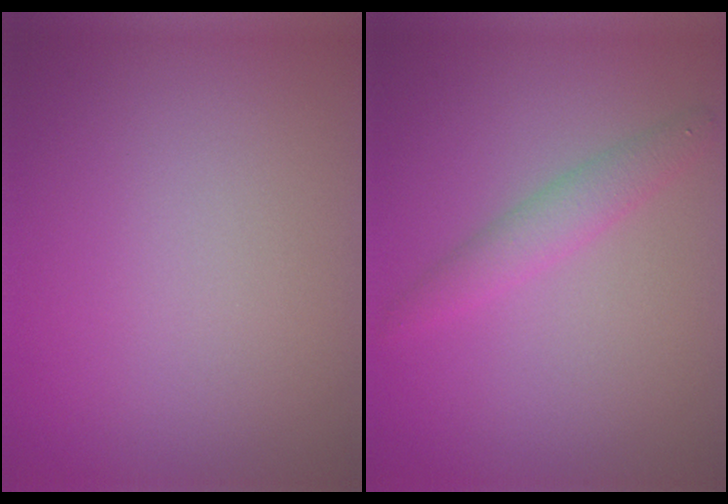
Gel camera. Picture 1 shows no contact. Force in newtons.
{"total": 2.1, "press": 2.1, "slide": 0.0}